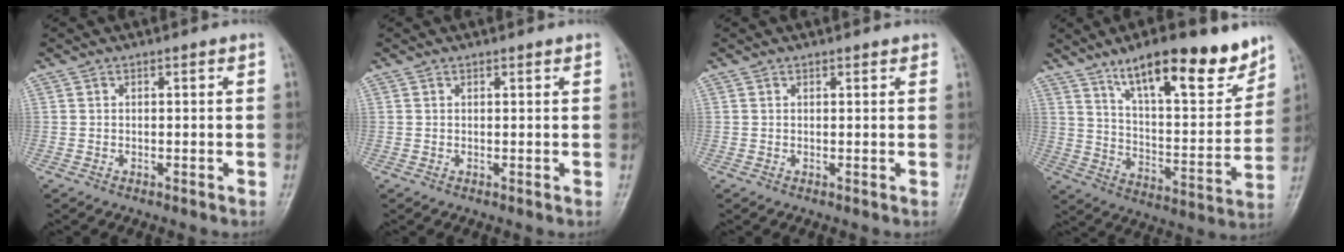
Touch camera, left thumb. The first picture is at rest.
{"total": 0.6, "force": [0.5, 0.2, 0.3], "torque": [-0.005, -0.002, 0.006]}
{"total": 0.9, "force": [0.7, 0.4, 0.4], "torque": [-0.004, -0.002, 0.007]}
{"total": 20.0, "force": [13.5, 6.0, 13.5], "torque": [-0.167, -0.068, 0.221]}